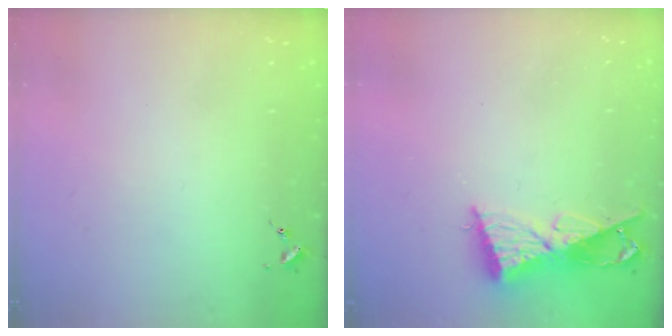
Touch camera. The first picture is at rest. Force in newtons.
{"total": 9.2, "press": 9.1, "slide": 0.8}